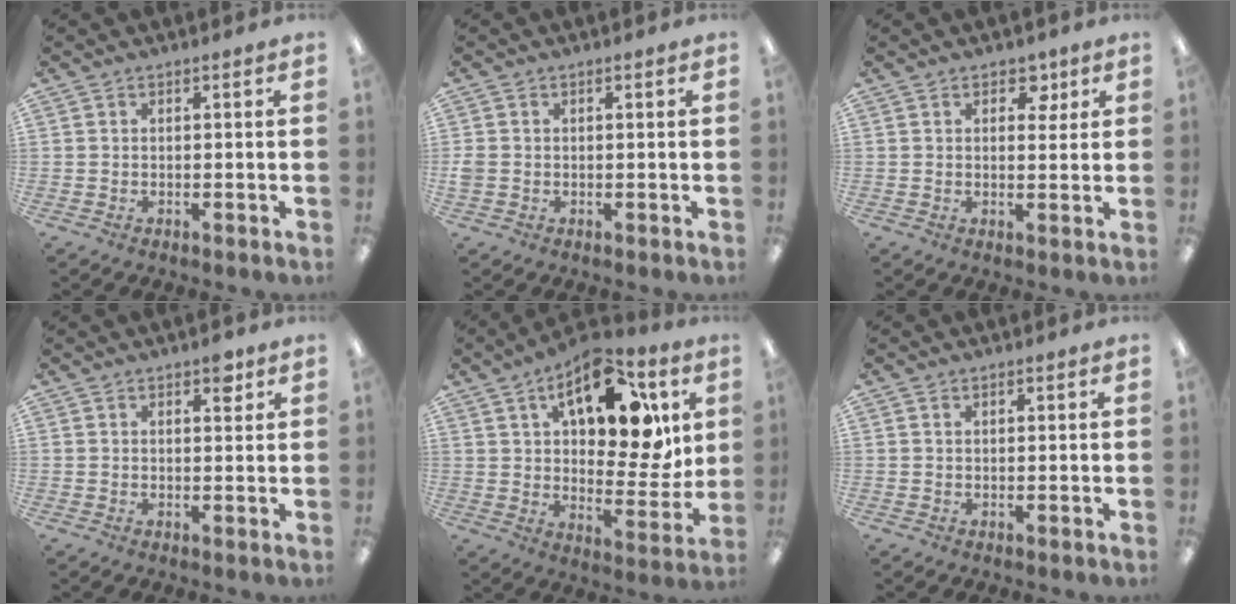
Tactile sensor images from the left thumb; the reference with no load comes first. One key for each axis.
{"total": 1.8, "fx": -0.4, "fy": 1.5, "fz": 1.0, "tx": -0.017, "ty": 0.004, "tz": -0.007}
{"total": 4.9, "fx": 2.6, "fy": 2.7, "fz": 3.2, "tx": -0.021, "ty": -0.012, "tz": 0.035}
{"total": 3.5, "fx": 2.2, "fy": 1.8, "fz": 2.2, "tx": -0.007, "ty": -0.011, "tz": 0.029}
{"total": 20.5, "fx": 9.6, "fy": 9.9, "fz": 15.2, "tx": -0.203, "ty": -0.037, "tz": 0.153}
{"total": 0.5, "fx": 0.3, "fy": 0.2, "fz": 0.4, "tx": -0.008, "ty": 0.002, "tz": 0.005}